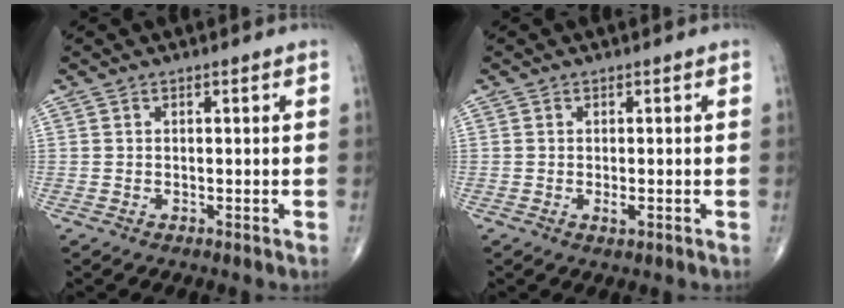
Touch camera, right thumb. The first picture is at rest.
{"total": 1.3, "force": [-0.3, 0.5, 1.2], "torque": [-0.020, -0.003, -0.005]}